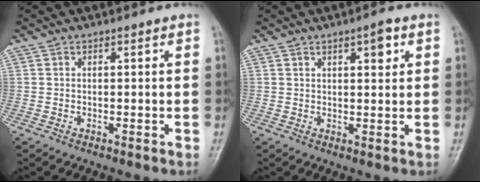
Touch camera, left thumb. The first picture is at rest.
{"total": 3.7, "force": [1.8, 1.2, 3.0], "torque": [-0.033, -0.007, 0.026]}